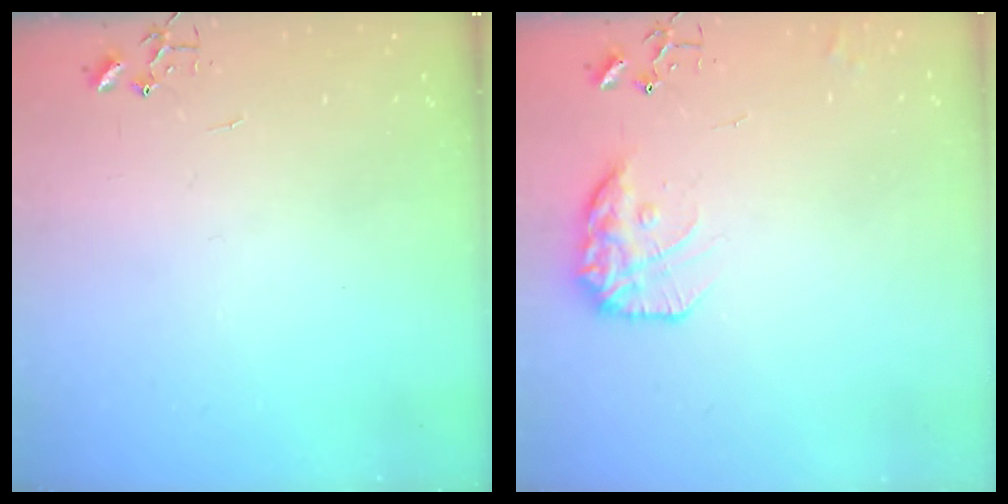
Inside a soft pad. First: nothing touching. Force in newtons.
{"total": 14.0, "press": 14.0, "slide": 1.0}